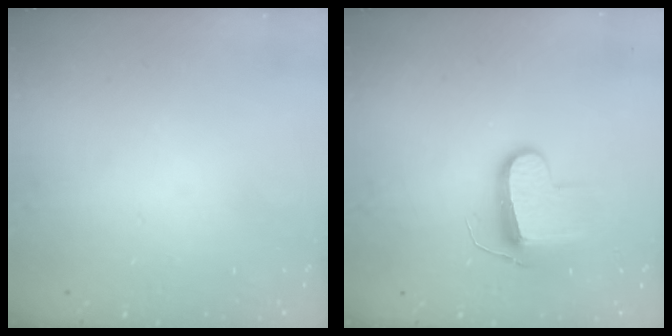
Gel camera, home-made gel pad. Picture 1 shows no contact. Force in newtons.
{"total": 9.4, "press": 9.4, "slide": 0.2}